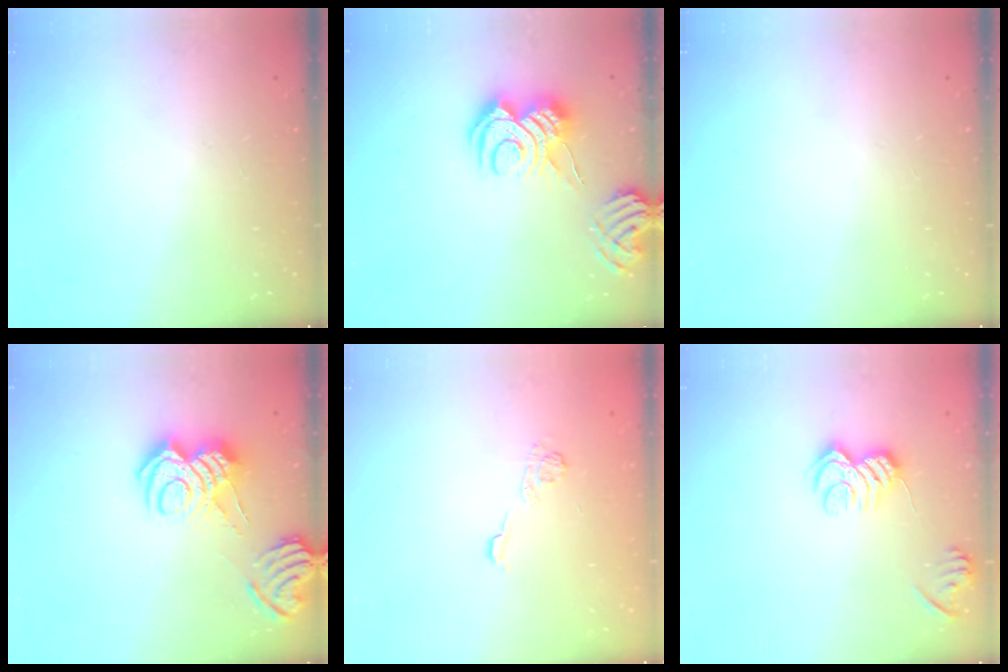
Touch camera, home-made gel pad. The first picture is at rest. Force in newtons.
{"total": 10.7, "press": 10.6, "slide": 1.2}
{"total": 0.0}
{"total": 11.9, "press": 11.8, "slide": 1.1}
{"total": 5.7, "press": 5.5, "slide": 1.4}
{"total": 9.6, "press": 9.6, "slide": 0.3}